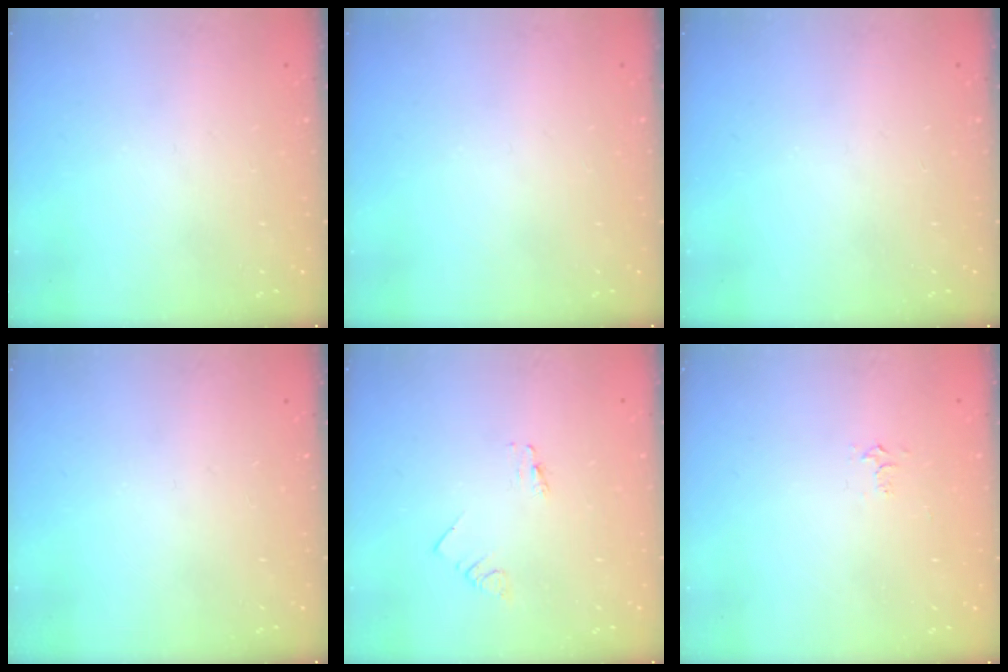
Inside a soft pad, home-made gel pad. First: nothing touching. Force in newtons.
{"total": 0.0}
{"total": 0.0}
{"total": 0.0}
{"total": 0.0}
{"total": 5.2, "press": 5.2, "slide": 0.6}